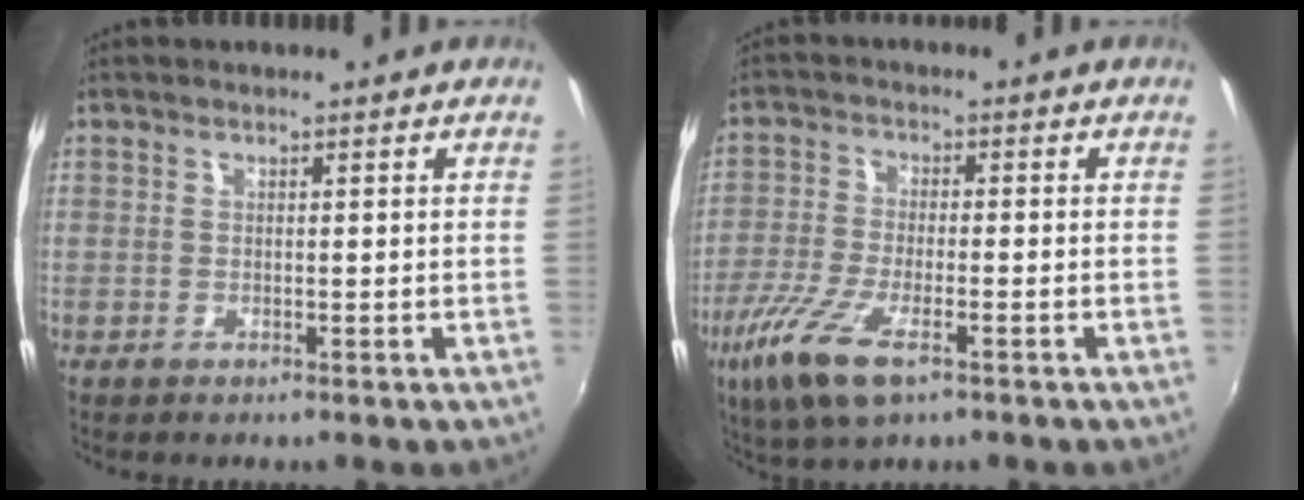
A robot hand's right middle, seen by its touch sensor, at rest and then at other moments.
{"total": 10.7, "force": [-5.8, 3.2, 8.4], "torque": [-0.190, -0.029, -0.115]}